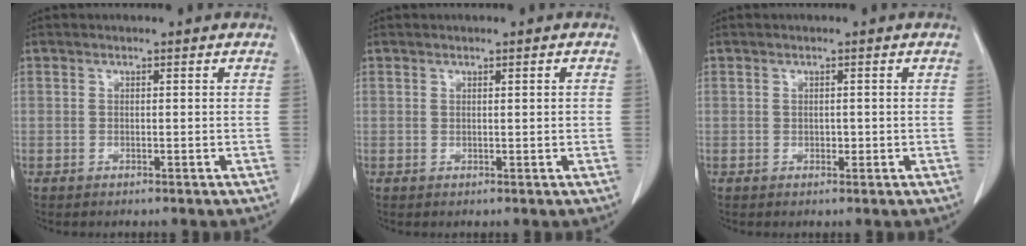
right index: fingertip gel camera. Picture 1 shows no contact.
{"total": 0.8, "force": [0.2, 0.1, 0.7], "torque": [-0.014, 0.001, 0.004]}
{"total": 0.6, "force": [-0.1, 0.5, 0.4], "torque": [-0.003, 0.002, -0.002]}